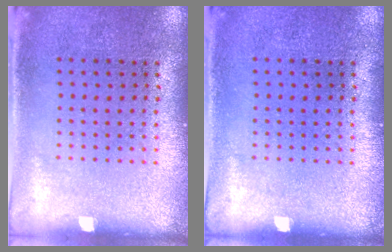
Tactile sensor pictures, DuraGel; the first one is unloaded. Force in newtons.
{"total": 0.0}